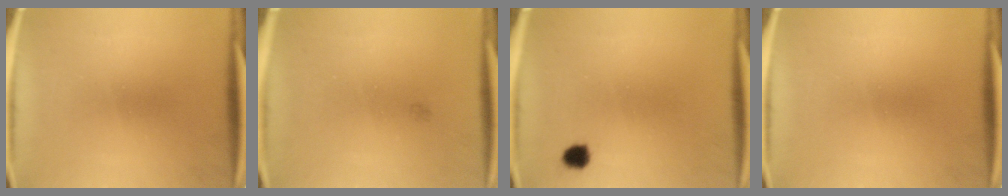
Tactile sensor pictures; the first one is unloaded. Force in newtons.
{"total": 0.6}
{"total": 2.4}
{"total": 0.0}